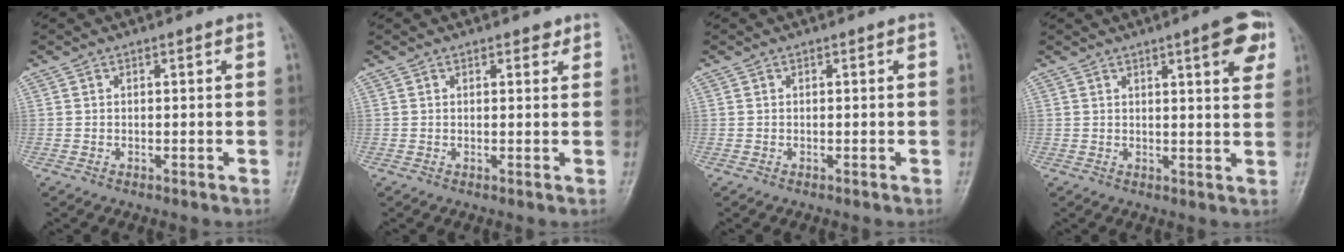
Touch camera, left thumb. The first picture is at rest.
{"total": 1.6, "force": [1.1, 0.8, 0.8], "torque": [0.001, -0.005, 0.011]}
{"total": 0.0}
{"total": 6.5, "force": [3.3, 1.3, 5.5], "torque": [-0.060, -0.013, 0.039]}